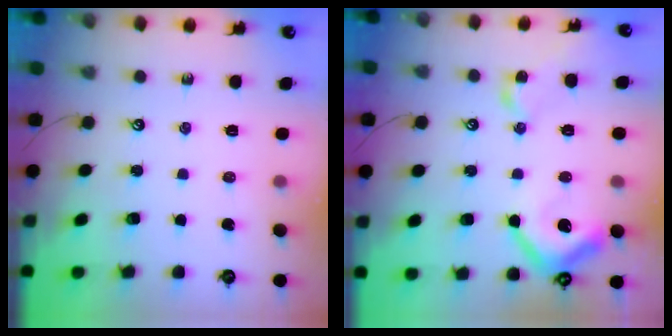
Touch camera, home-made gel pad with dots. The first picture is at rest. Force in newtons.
{"total": 14.1, "press": 14.0, "slide": 1.7}